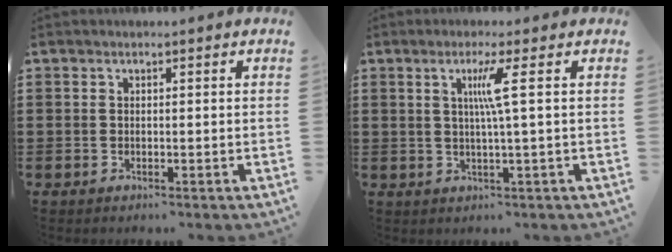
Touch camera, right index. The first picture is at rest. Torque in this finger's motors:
{"motor_torque": [0.47, -0.23, 0.10, 0.12]}